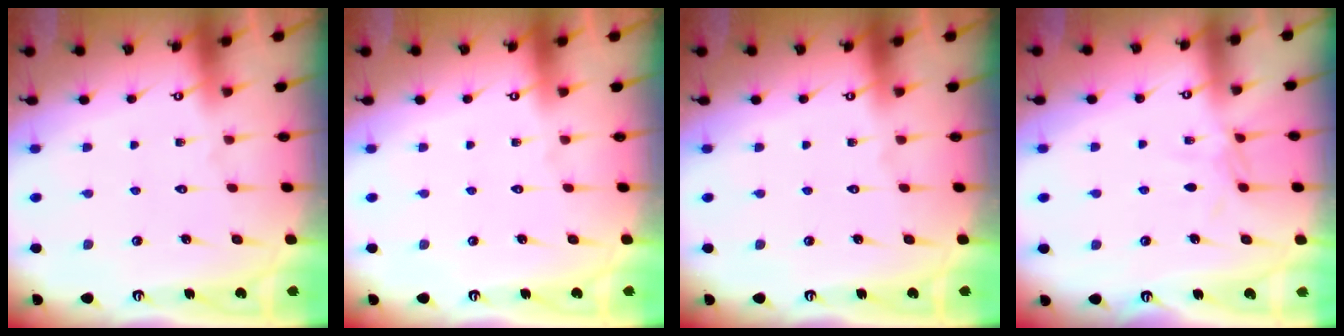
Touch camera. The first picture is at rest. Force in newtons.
{"total": 0.0}
{"total": 0.0}
{"total": 5.3, "press": 5.2, "slide": 0.5}